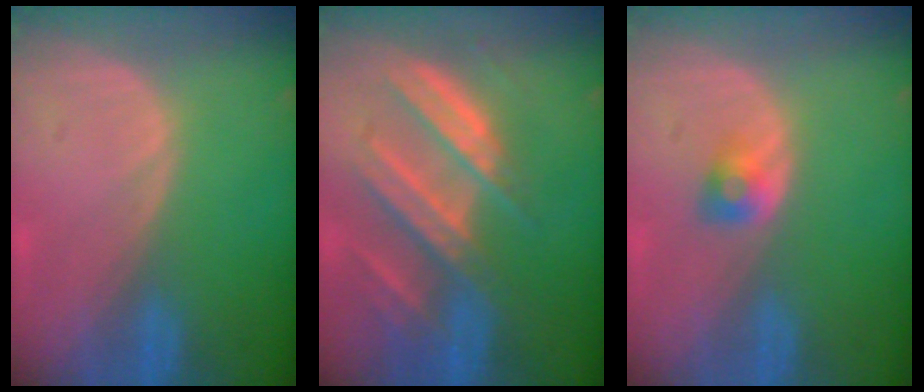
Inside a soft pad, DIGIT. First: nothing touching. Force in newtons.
{"total": 9.5, "press": 8.4, "slide": 4.3}
{"total": 2.3, "press": 2.2, "slide": 0.7}